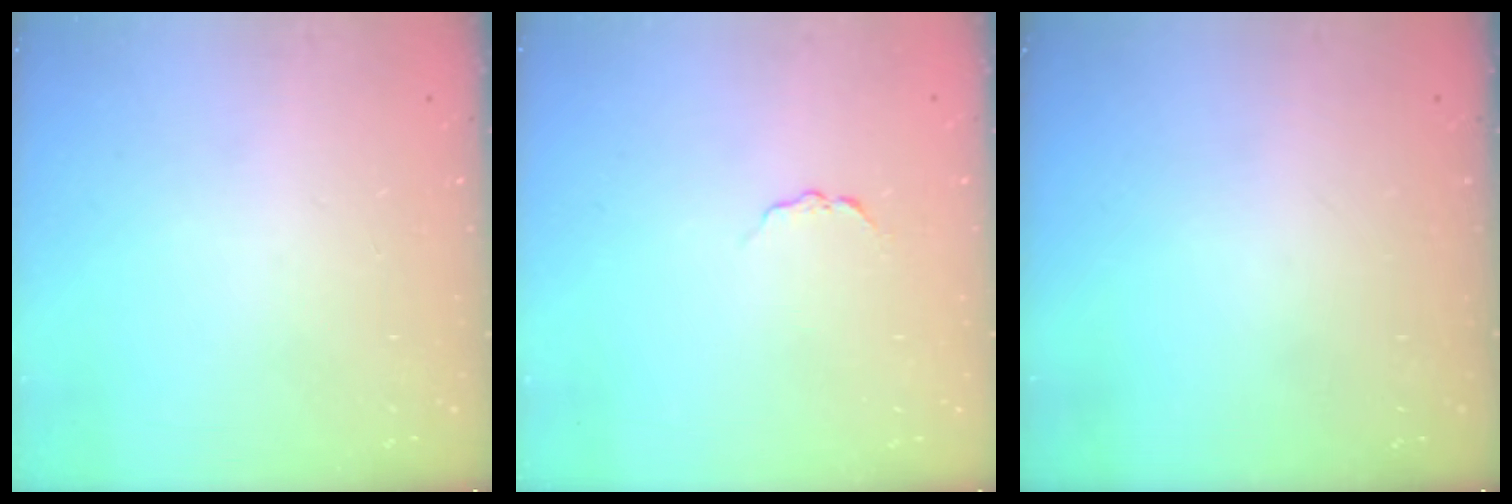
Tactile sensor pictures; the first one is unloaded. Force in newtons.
{"total": 3.2, "press": 3.1, "slide": 0.4}
{"total": 0.0}